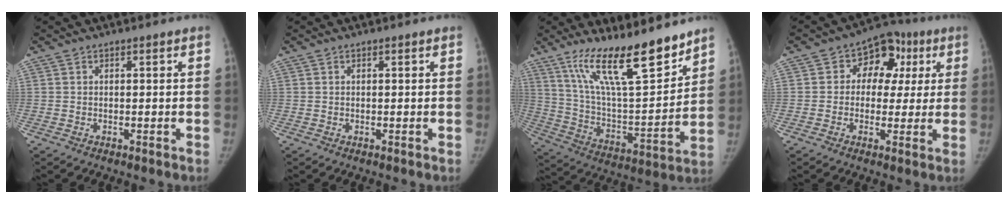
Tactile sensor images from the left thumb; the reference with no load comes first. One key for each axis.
{"total": 0.0}
{"total": 20.7, "fx": 14.9, "fy": 5.0, "fz": 13.4, "tx": -0.193, "ty": -0.085, "tz": 0.264}
{"total": 11.1, "fx": 2.7, "fy": 8.5, "fz": 6.7, "tx": -0.036, "ty": 0.025, "tz": 0.029}